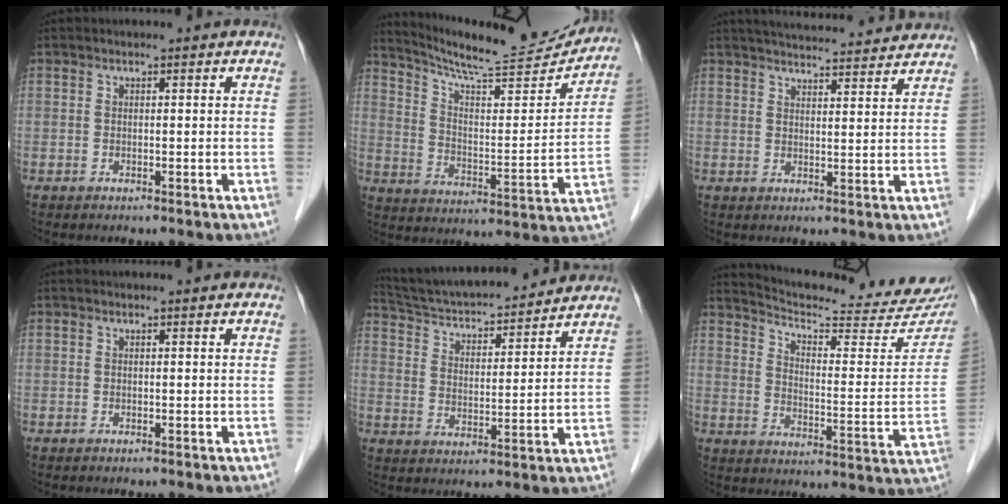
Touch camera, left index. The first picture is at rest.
{"total": 18.9, "force": [18.0, 1.0, 5.9], "torque": [-0.102, -0.041, 0.261]}
{"total": 15.1, "force": [14.3, 1.6, 4.6], "torque": [-0.070, 0.026, 0.188]}
{"total": 0.0}
{"total": 18.5, "force": [17.2, 2.6, 6.5], "torque": [-0.111, 0.023, 0.267]}
{"total": 22.6, "force": [21.3, 1.7, 7.4], "torque": [-0.109, -0.079, 0.268]}